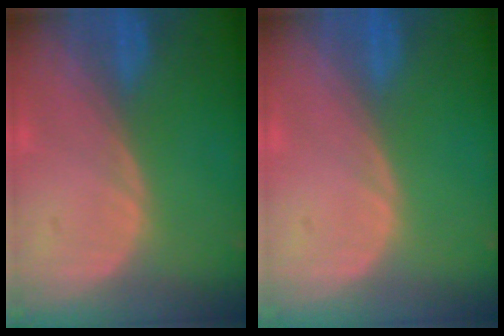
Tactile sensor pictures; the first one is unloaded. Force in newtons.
{"total": 0.0}